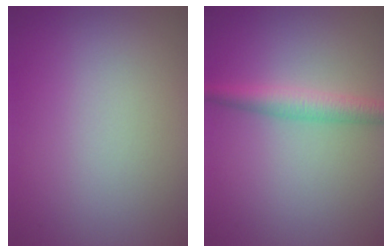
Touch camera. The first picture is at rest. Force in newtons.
{"total": 2.9, "press": 2.9, "slide": 0.1}